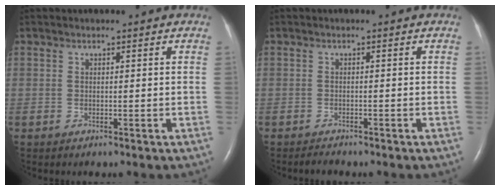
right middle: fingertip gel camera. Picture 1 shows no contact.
{"total": 1.0, "force": [-1.0, 0.1, 0.1], "torque": [-0.010, -0.004, -0.014]}